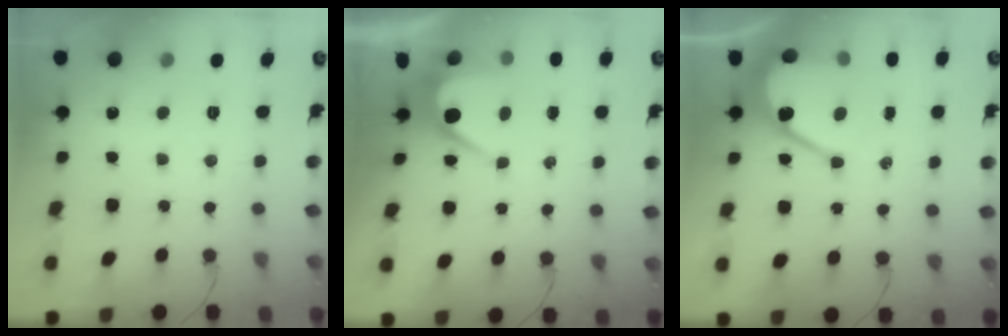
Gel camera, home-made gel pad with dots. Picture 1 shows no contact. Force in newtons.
{"total": 6.9, "press": 6.9, "slide": 0.4}
{"total": 11.6, "press": 11.6, "slide": 0.9}